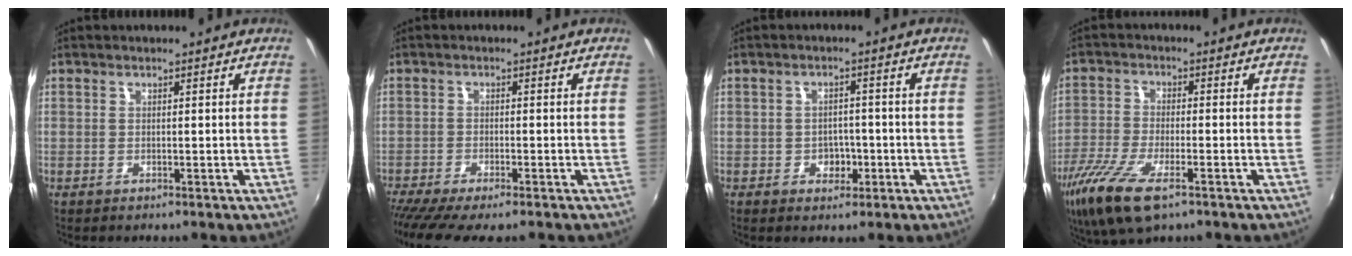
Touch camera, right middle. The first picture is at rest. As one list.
[{"total": 9.2, "force": [-7.6, 1.1, 5.2], "torque": [-0.121, -0.040, -0.128]}, {"total": 3.3, "force": [-1.2, 2.8, 1.4], "torque": [-0.023, 0.007, -0.013]}, {"total": 12.2, "force": [-7.3, 4.0, 8.9], "torque": [-0.201, -0.036, -0.143]}]